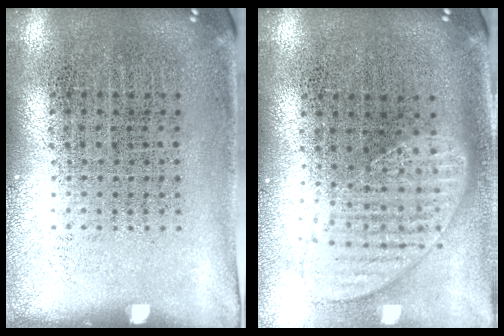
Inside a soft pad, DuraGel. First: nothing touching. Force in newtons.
{"total": 1.2, "press": 1.2, "slide": 0.3}